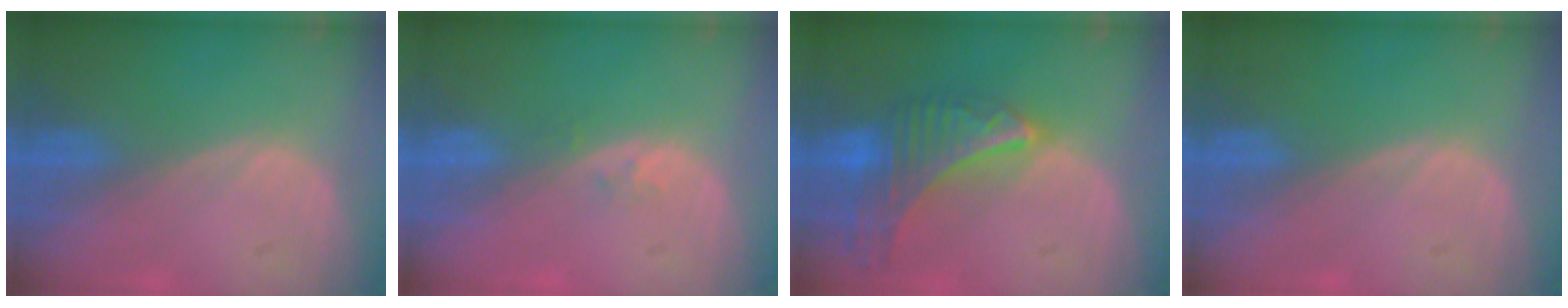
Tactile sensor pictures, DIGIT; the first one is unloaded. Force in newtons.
{"total": 1.1, "press": 0.8, "slide": 0.7}
{"total": 9.0, "press": 7.9, "slide": 4.3}
{"total": 0.0}